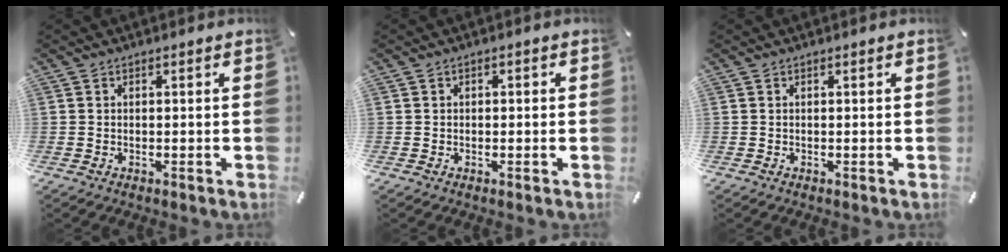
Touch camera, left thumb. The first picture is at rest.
{"total": 1.1, "force": [-0.2, 1.0, 0.3], "torque": [-0.007, 0.005, -0.006]}
{"total": 0.0}